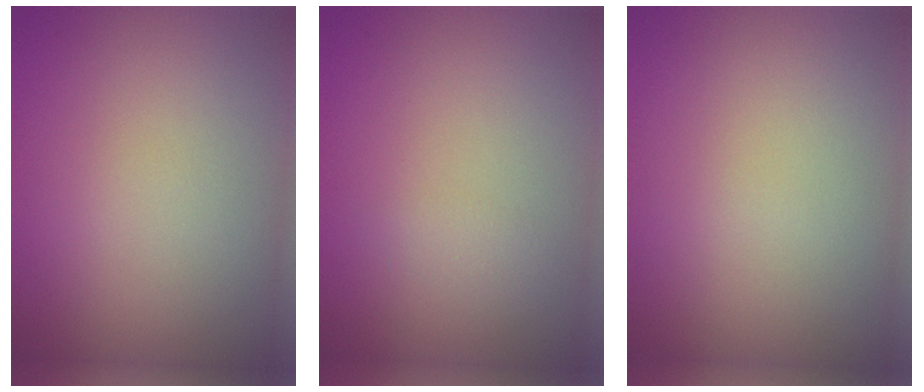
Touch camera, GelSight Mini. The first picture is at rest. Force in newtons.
{"total": 0.9, "press": 0.9, "slide": 0.1}
{"total": 0.0}